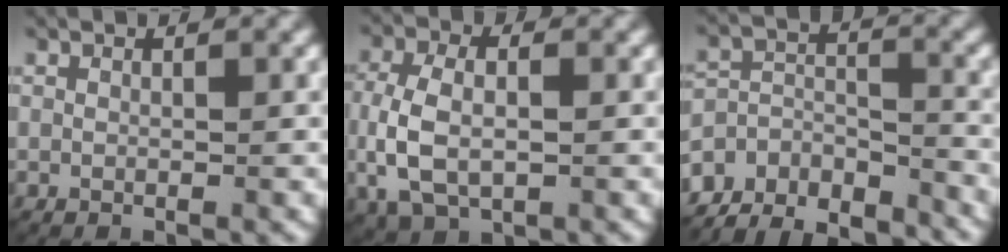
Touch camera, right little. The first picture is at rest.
{"total": 5.3, "force": [-0.5, 3.6, 3.8], "torque": [-0.107, -0.005, 0.001]}
{"total": 12.1, "force": [-9.8, 5.9, 4.0], "torque": [-0.068, -0.033, -0.158]}